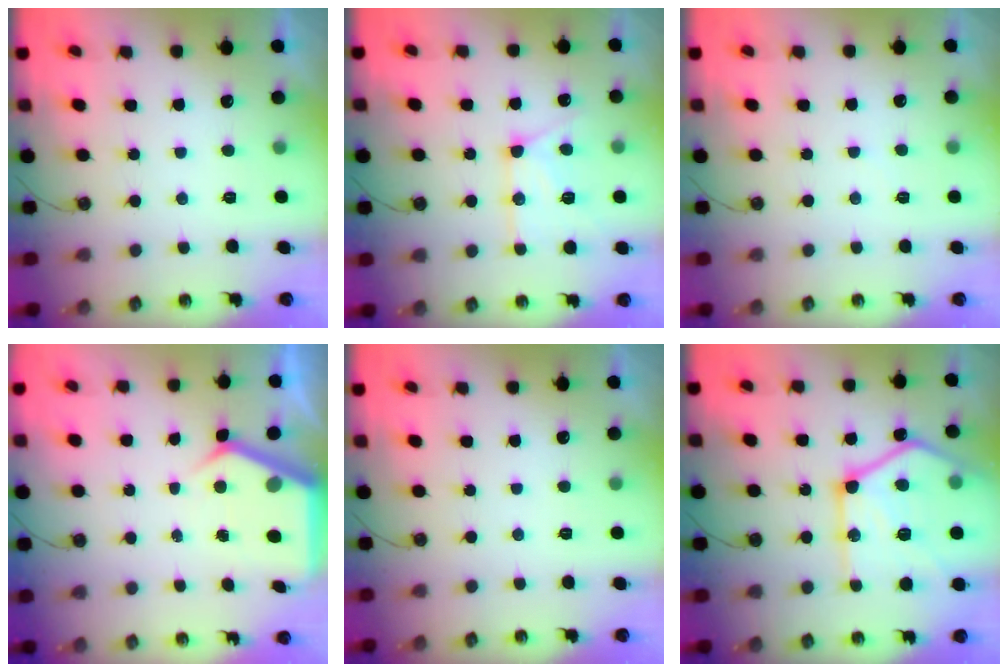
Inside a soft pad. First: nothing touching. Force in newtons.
{"total": 14.9, "press": 14.8, "slide": 1.2}
{"total": 3.3, "press": 3.3, "slide": 0.5}
{"total": 6.8, "press": 6.8, "slide": 0.3}
{"total": 0.0}
{"total": 26.3, "press": 26.2, "slide": 2.8}